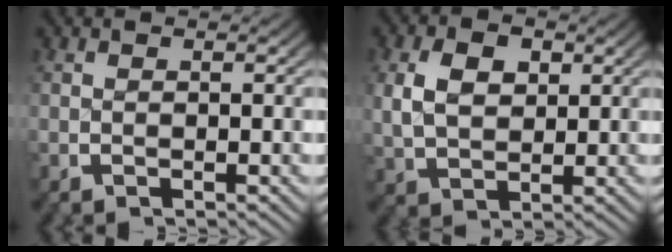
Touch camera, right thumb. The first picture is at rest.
{"total": 4.6, "force": [1.3, 3.2, 3.1], "torque": [-0.056, -0.007, 0.035]}